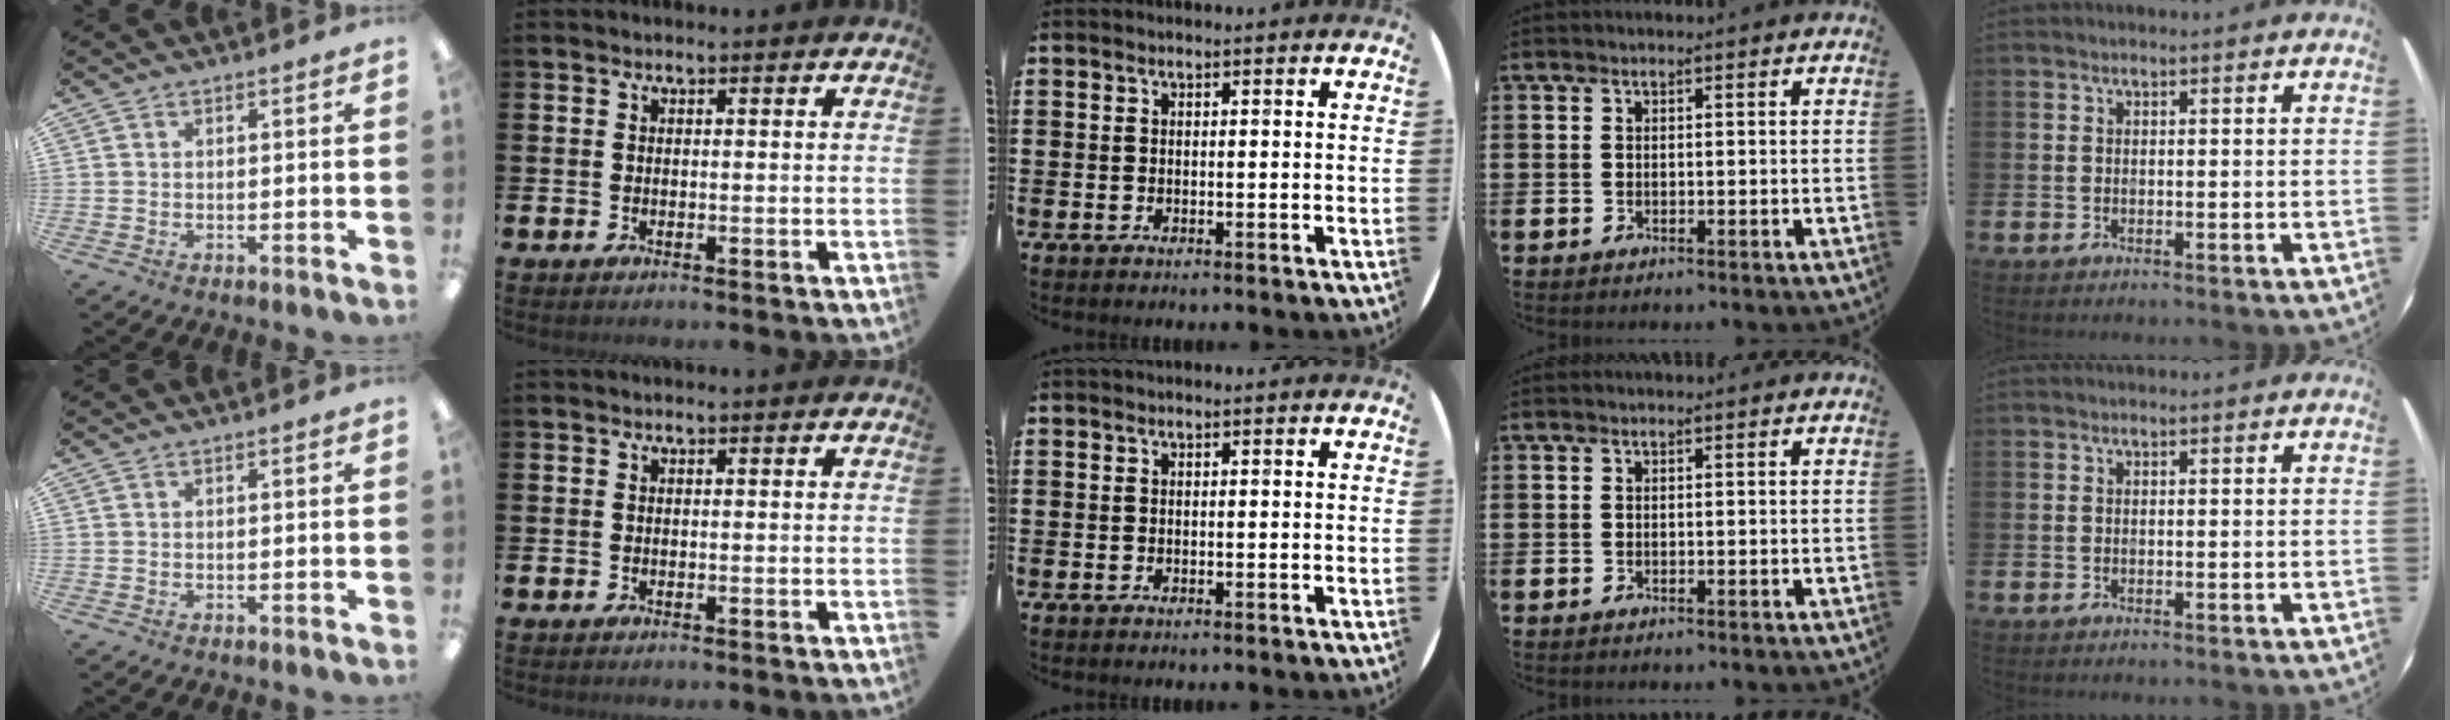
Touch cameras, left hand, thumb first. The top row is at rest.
{}